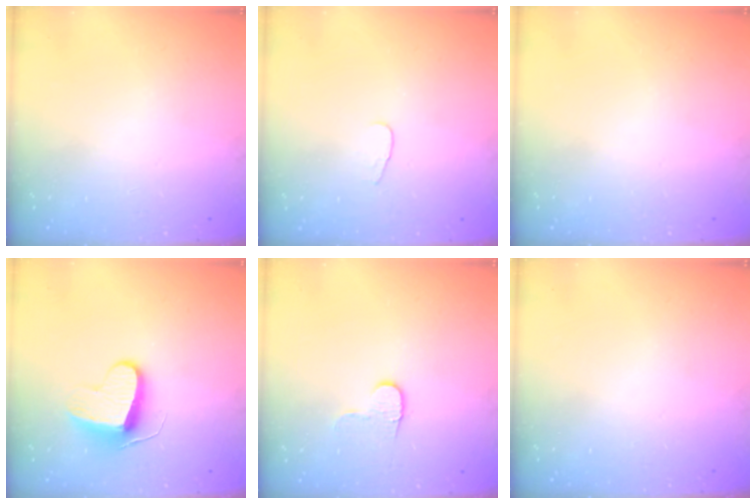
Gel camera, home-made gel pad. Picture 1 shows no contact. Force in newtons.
{"total": 2.8, "press": 2.8, "slide": 0.3}
{"total": 0.0}
{"total": 9.1, "press": 9.0, "slide": 0.6}
{"total": 4.9, "press": 4.9, "slide": 0.5}
{"total": 0.0}